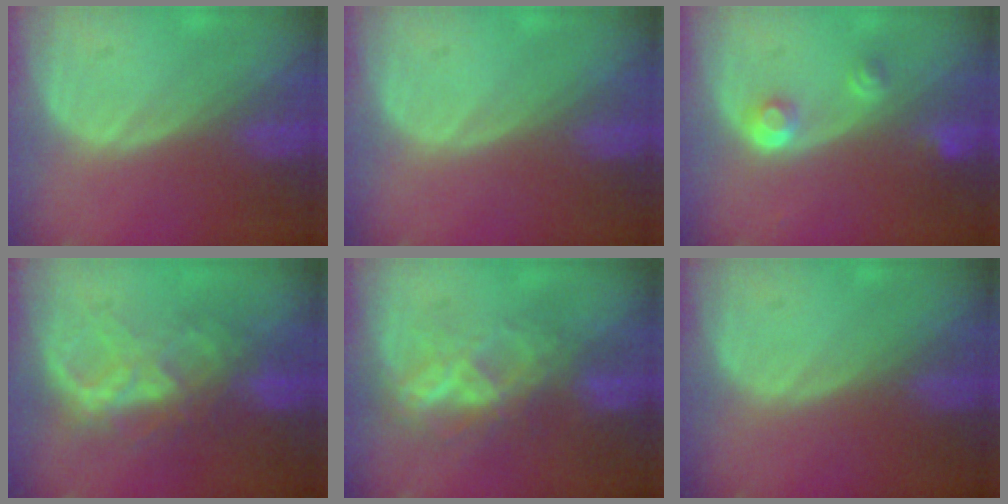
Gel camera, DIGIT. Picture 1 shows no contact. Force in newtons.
{"total": 0.0}
{"total": 2.9, "press": 2.7, "slide": 1.0}
{"total": 6.5, "press": 6.5, "slide": 0.7}
{"total": 6.9, "press": 6.0, "slide": 3.3}
{"total": 0.0}